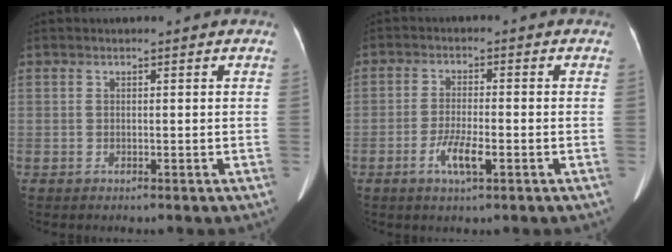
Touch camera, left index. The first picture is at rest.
{"total": 4.6, "force": [-2.1, 0.8, 4.0], "torque": [-0.082, -0.003, -0.038]}